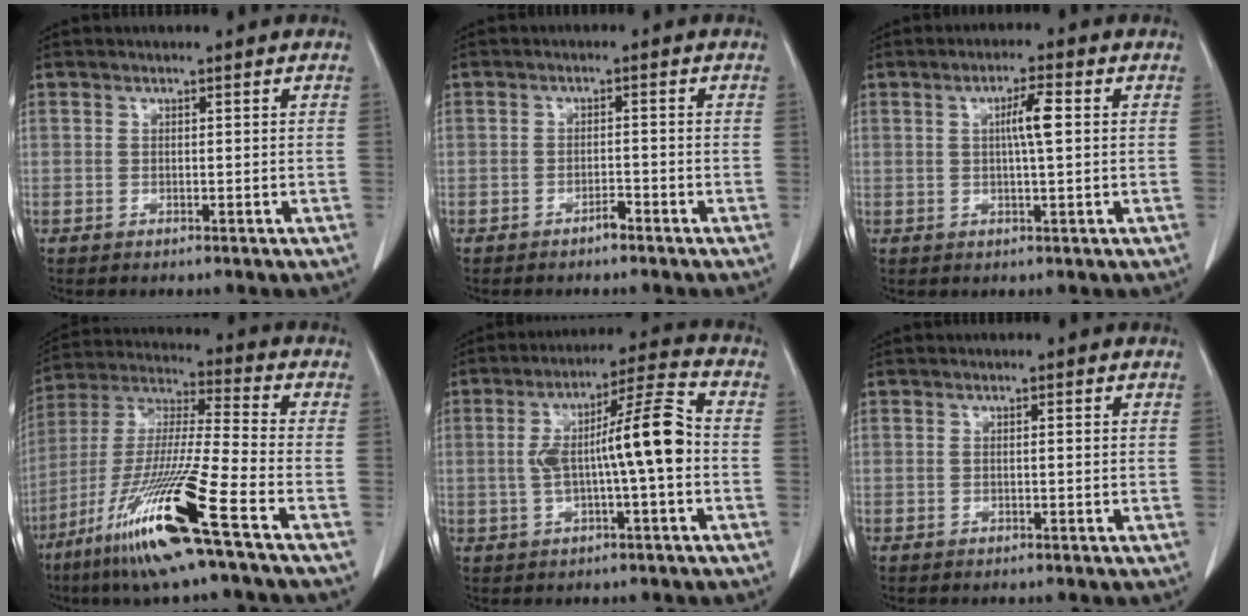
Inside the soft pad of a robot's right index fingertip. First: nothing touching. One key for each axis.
{"total": 1.6, "fx": -1.3, "fy": 0.4, "fz": 0.8, "tx": -0.012, "ty": 0.002, "tz": -0.020}
{"total": 4.8, "fx": 0.8, "fy": 0.2, "fz": 4.8, "tx": -0.085, "ty": 0.003, "tz": 0.013}
{"total": 18.6, "fx": -9.8, "fy": -0.5, "fz": 15.8, "tx": -0.346, "ty": -0.050, "tz": -0.193}
{"total": 11.4, "fx": -0.7, "fy": 0.7, "fz": 11.4, "tx": -0.196, "ty": 0.026, "tz": -0.015}
{"total": 0.8, "fx": 0.0, "fy": 0.2, "fz": 0.8, "tx": -0.017, "ty": 0.004, "tz": 0.003}